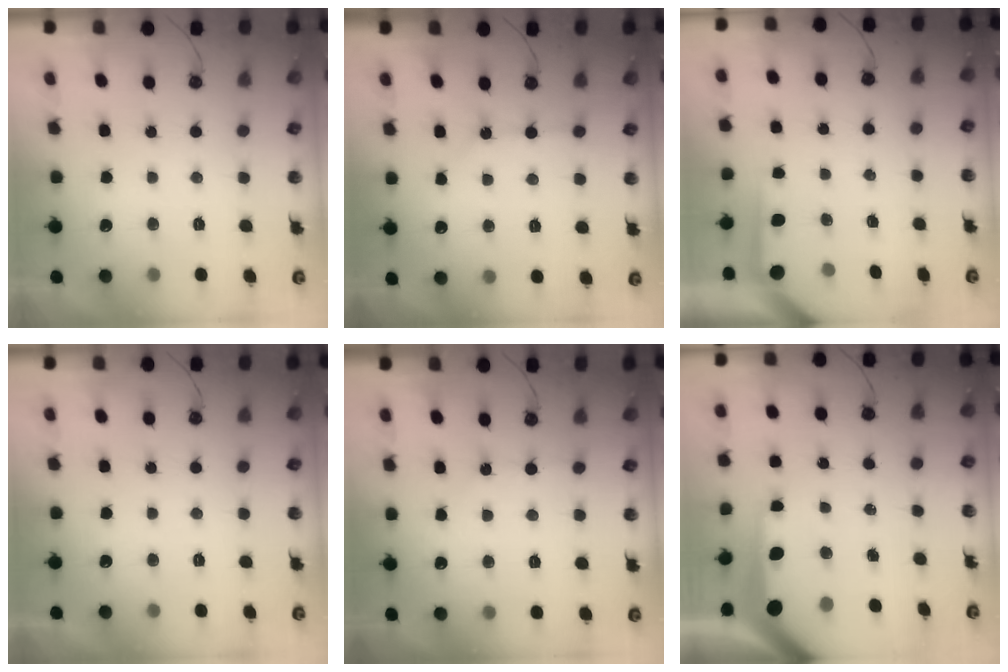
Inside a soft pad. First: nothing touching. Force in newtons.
{"total": 5.2, "press": 5.1, "slide": 0.8}
{"total": 3.5, "press": 3.5, "slide": 0.3}
{"total": 0.0}
{"total": 2.9, "press": 2.8, "slide": 0.5}
{"total": 11.8, "press": 11.8, "slide": 1.1}